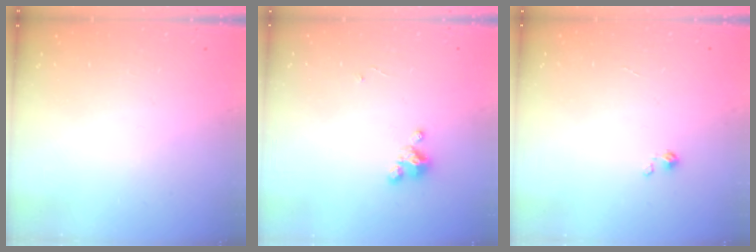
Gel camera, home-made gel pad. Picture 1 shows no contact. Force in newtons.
{"total": 2.7, "press": 2.7, "slide": 0.3}
{"total": 0.0}